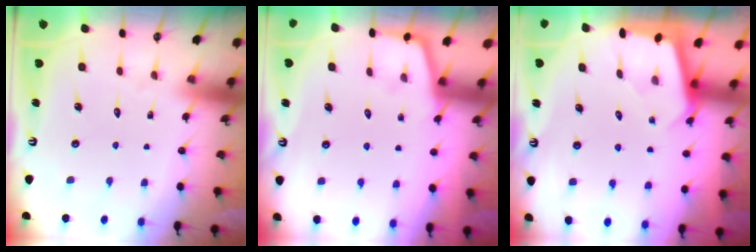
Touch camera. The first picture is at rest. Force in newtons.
{"total": 1.7, "press": 1.7, "slide": 0.4}
{"total": 2.0, "press": 2.0, "slide": 0.2}